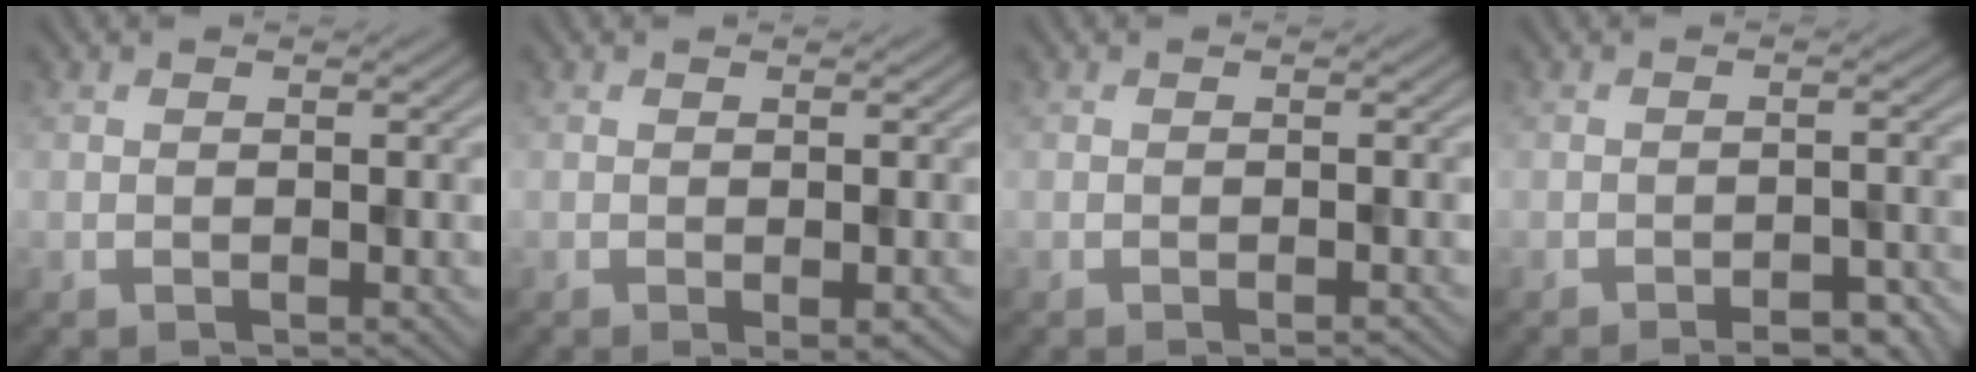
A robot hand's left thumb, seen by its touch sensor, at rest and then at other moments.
{"total": 1.6, "force": [-0.6, 0.2, 1.5], "torque": [-0.029, -0.005, -0.010]}
{"total": 0.7, "force": [-0.5, 0.0, 0.5], "torque": [-0.008, 0.000, -0.009]}
{"total": 3.9, "force": [-2.8, 1.1, 2.4], "torque": [-0.033, 0.004, -0.034]}